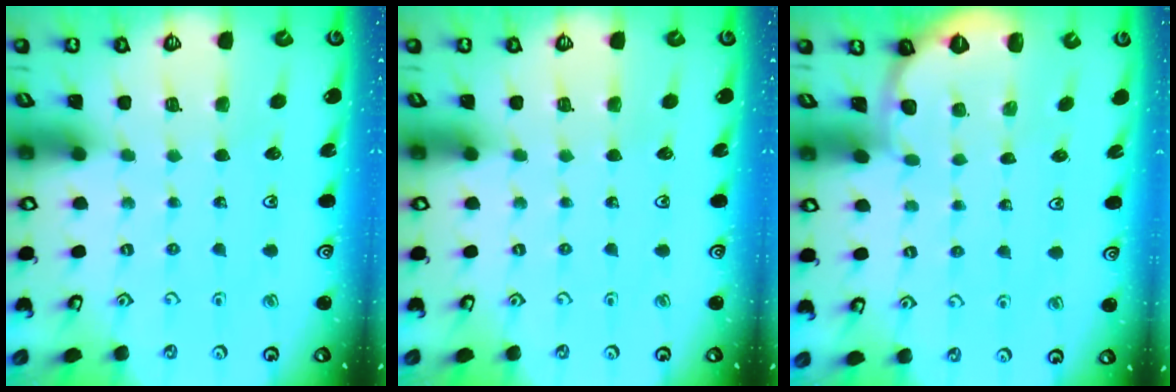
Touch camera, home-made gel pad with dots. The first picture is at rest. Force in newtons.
{"total": 0.0}
{"total": 0.0}